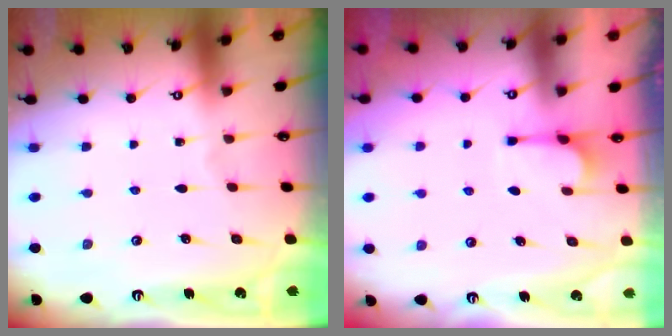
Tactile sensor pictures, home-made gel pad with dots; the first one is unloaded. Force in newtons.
{"total": 2.0, "press": 1.7, "slide": 1.1}